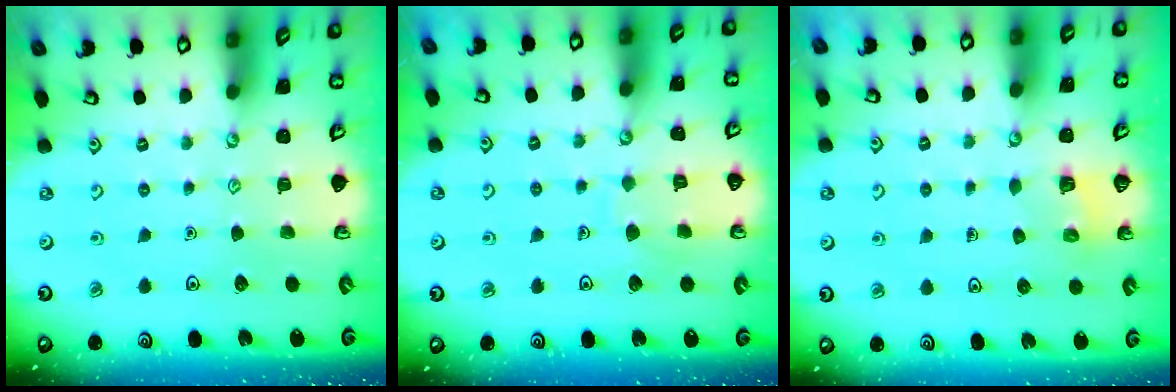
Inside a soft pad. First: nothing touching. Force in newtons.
{"total": 6.2, "press": 6.2, "slide": 0.6}
{"total": 3.7, "press": 3.6, "slide": 0.2}